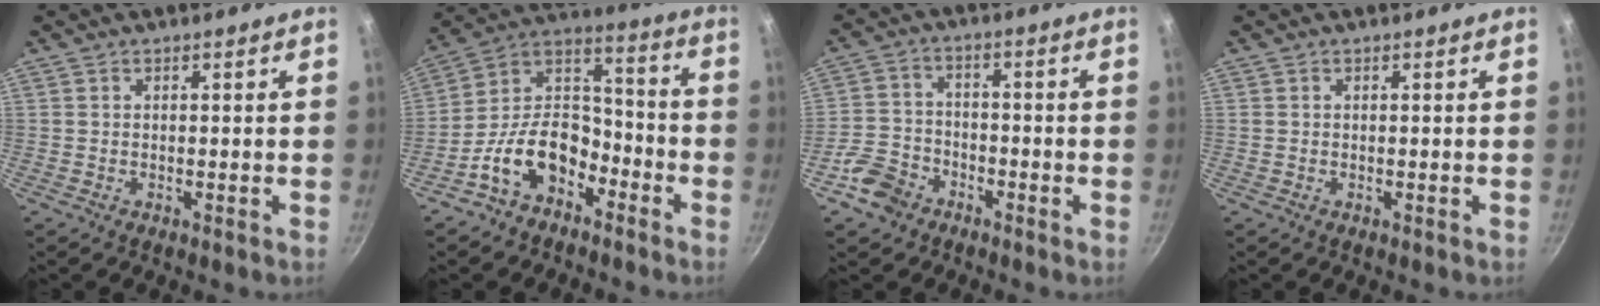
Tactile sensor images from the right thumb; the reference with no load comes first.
{"total": 15.0, "force": [-7.7, 9.4, 8.8], "torque": [-0.118, 0.083, -0.156]}
{"total": 7.4, "force": [-4.3, 5.3, 2.7], "torque": [-0.039, 0.037, -0.089]}
{"total": 0.0}